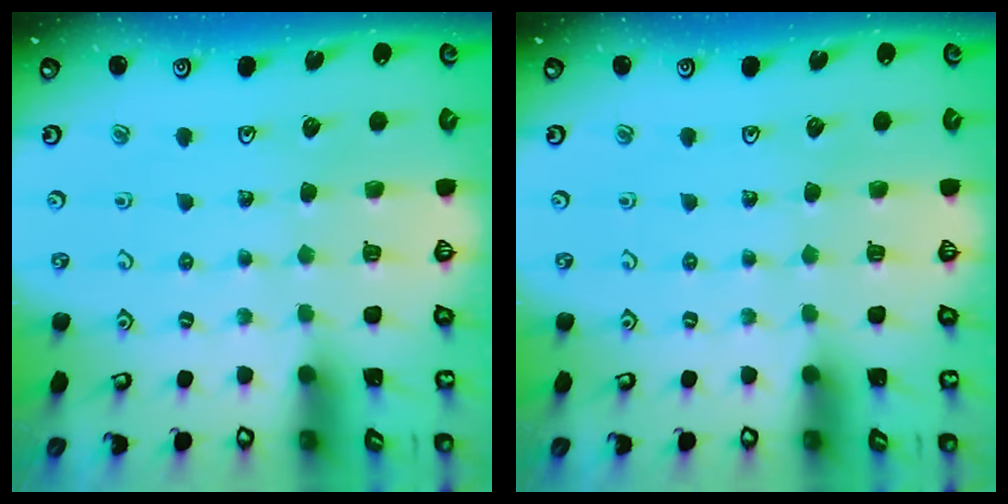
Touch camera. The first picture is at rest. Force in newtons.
{"total": 0.0}